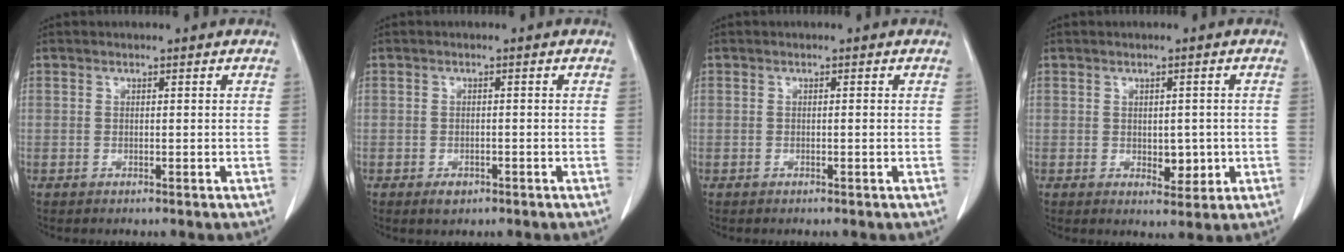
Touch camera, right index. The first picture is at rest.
{"total": 2.0, "force": [-1.2, 1.2, 1.0], "torque": [-0.015, 0.001, -0.011]}
{"total": 0.0}
{"total": 3.6, "force": [-0.5, 2.1, 2.8], "torque": [-0.031, -0.003, 0.002]}